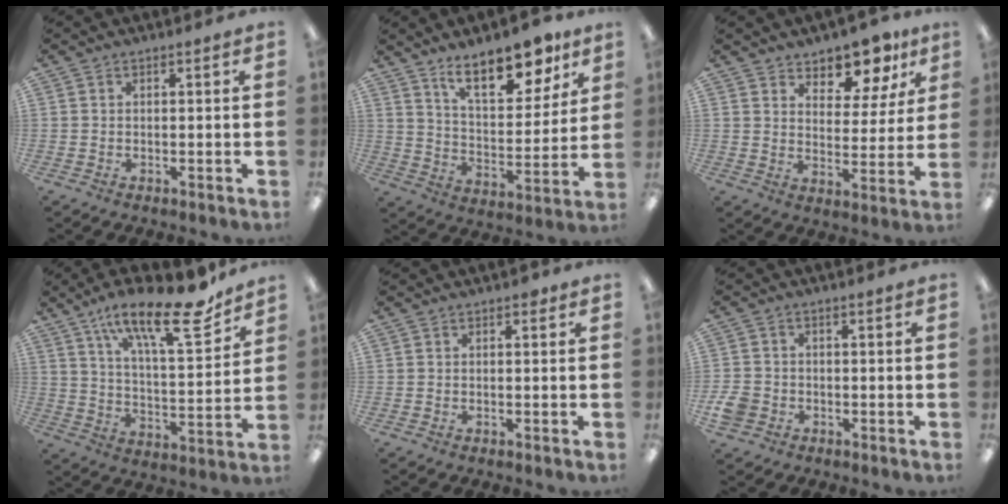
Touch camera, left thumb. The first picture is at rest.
{"total": 17.0, "force": [11.9, 7.1, 9.9], "torque": [-0.141, -0.064, 0.200]}
{"total": 10.5, "force": [8.9, 4.6, 3.0], "torque": [-0.043, -0.067, 0.162]}
{"total": 21.6, "force": [14.9, 6.6, 14.1], "torque": [-0.219, -0.090, 0.243]}
{"total": 0.7, "force": [0.4, 0.4, 0.4], "torque": [-0.001, -0.001, 0.005]}
{"total": 4.0, "force": [-1.7, 3.3, 1.5], "torque": [-0.035, 0.005, -0.033]}